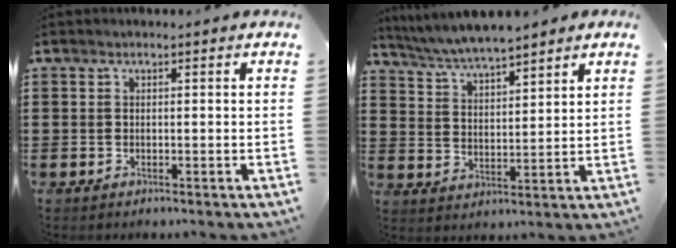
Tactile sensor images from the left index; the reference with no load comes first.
{"total": 5.2, "force": [5.0, 0.1, 1.3], "torque": [-0.047, -0.021, 0.089]}